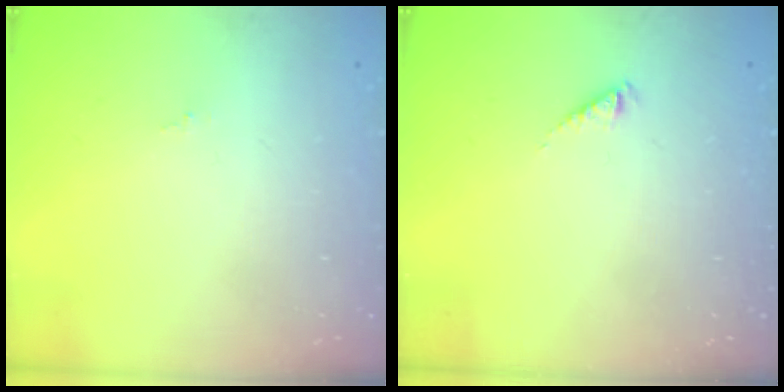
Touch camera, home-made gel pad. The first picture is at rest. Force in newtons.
{"total": 2.3, "press": 2.3, "slide": 0.3}